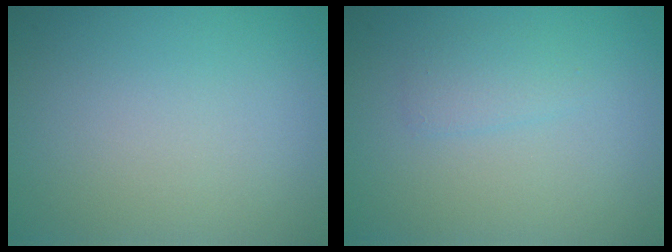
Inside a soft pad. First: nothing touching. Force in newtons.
{"total": 1.3, "press": 1.3, "slide": 0.0}